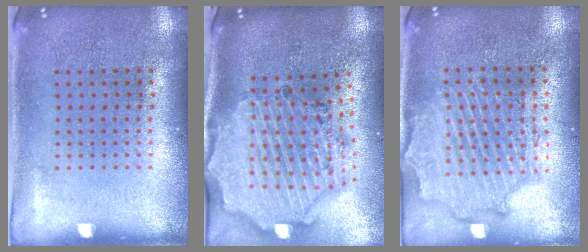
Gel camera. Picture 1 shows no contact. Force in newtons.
{"total": 2.9, "press": 2.6, "slide": 1.2}
{"total": 2.1, "press": 2.0, "slide": 0.4}